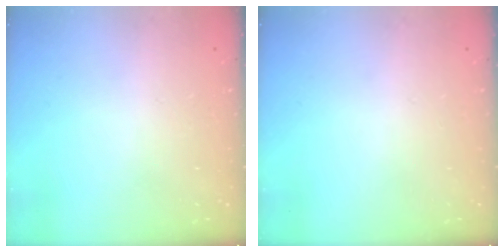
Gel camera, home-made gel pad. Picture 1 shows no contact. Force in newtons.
{"total": 0.0}